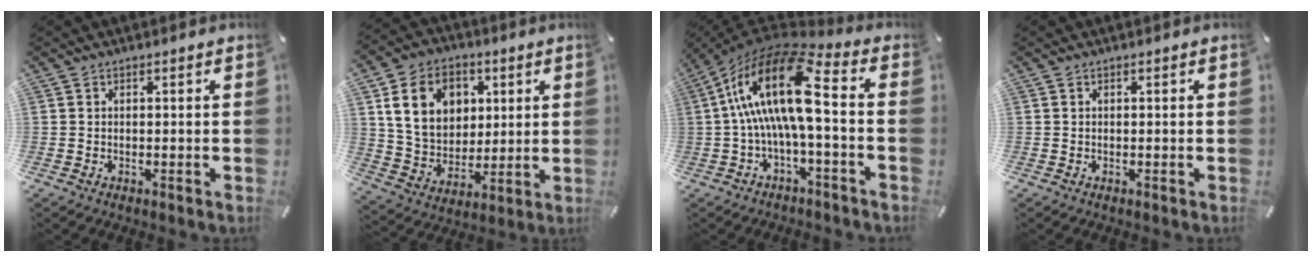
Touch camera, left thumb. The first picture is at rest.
{"total": 13.7, "force": [4.4, 11.3, 6.5], "torque": [-0.121, -0.004, 0.083]}
{"total": 20.3, "force": [0.9, 7.7, 18.8], "torque": [-0.363, 0.007, 0.012]}
{"total": 0.0}